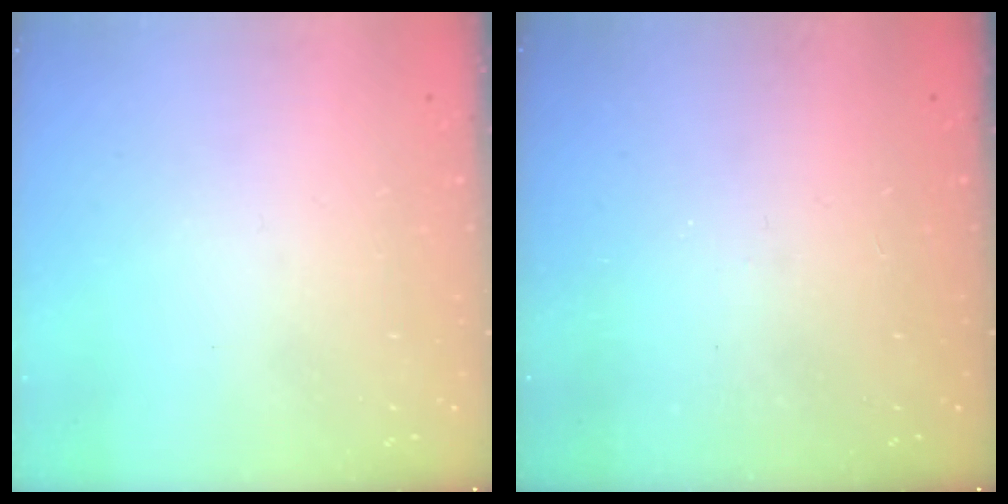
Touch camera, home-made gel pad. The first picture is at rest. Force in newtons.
{"total": 6.2, "press": 6.2, "slide": 0.6}